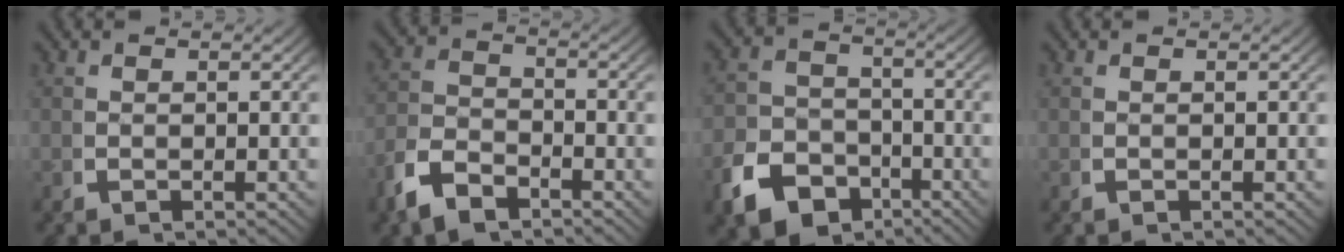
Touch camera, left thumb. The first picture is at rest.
{"total": 4.2, "force": [-2.8, 2.4, 2.1], "torque": [-0.046, -0.013, -0.047]}
{"total": 10.7, "force": [-5.8, 8.1, 3.8], "torque": [-0.055, -0.040, -0.092]}
{"total": 0.0}